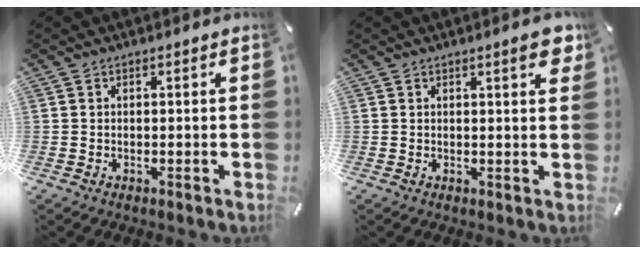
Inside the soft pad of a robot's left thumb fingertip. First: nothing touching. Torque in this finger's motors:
{"motor_torque": [0.12, 0.09, 0.20, -0.10, 0.07]}